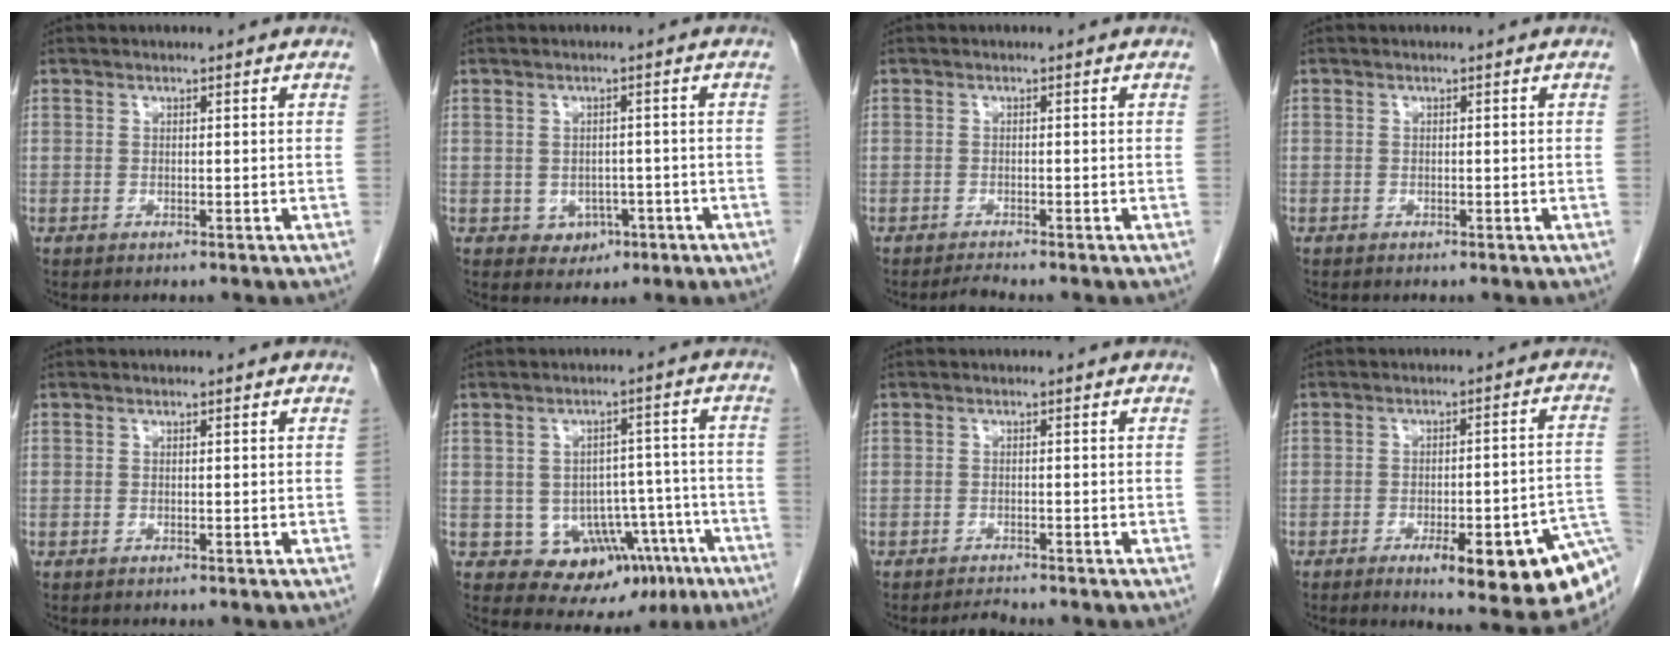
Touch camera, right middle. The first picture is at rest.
{"total": 3.4, "force": [-1.2, 2.8, 1.5], "torque": [-0.014, 0.005, -0.004]}
{"total": 1.2, "force": [-1.1, -0.4, 0.1], "torque": [-0.007, -0.006, -0.018]}
{"total": 0.0}
{"total": 0.0}
{"total": 11.4, "force": [-5.5, 8.1, 5.9], "torque": [-0.044, 0.030, -0.060]}
{"total": 1.2, "force": [-1.2, -0.1, 0.0], "torque": [-0.003, -0.007, -0.017]}
{"total": 14.9, "force": [-7.0, 2.3, 12.9], "torque": [-0.103, 0.009, -0.084]}